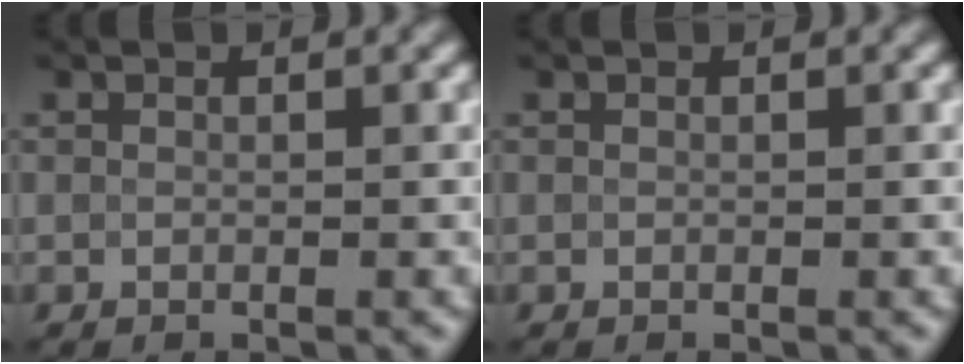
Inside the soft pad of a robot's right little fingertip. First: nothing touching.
{"total": 0.0}